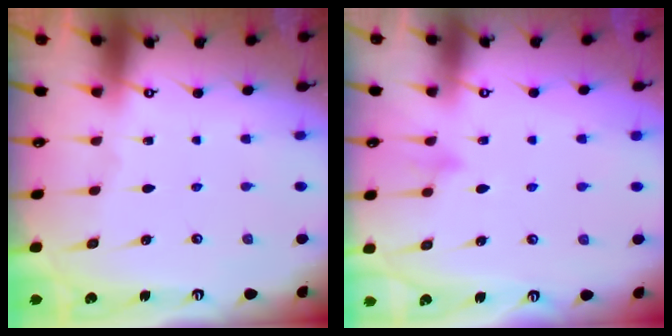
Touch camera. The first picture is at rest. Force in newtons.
{"total": 8.2, "press": 8.2, "slide": 0.8}